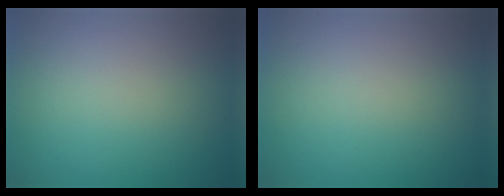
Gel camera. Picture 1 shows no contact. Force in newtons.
{"total": 0.0}